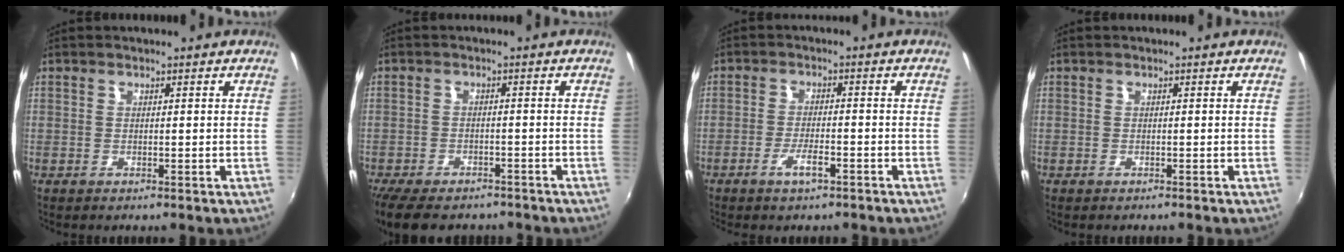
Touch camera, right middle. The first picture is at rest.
{"total": 12.6, "force": [-10.1, 5.0, 5.6], "torque": [-0.131, -0.030, -0.158]}
{"total": 3.9, "force": [-2.6, 0.9, 2.8], "torque": [-0.064, -0.004, -0.047]}
{"total": 0.0}